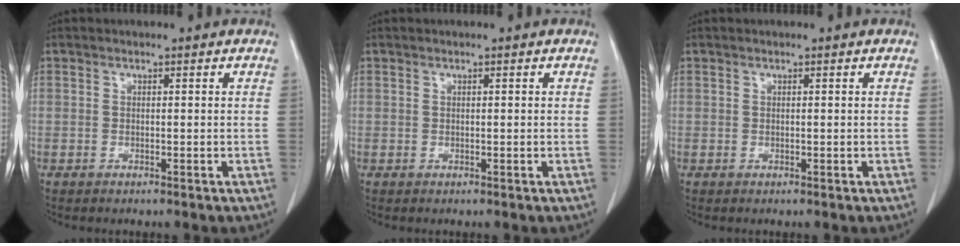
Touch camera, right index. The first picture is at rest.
{"total": 0.0}
{"total": 0.0}